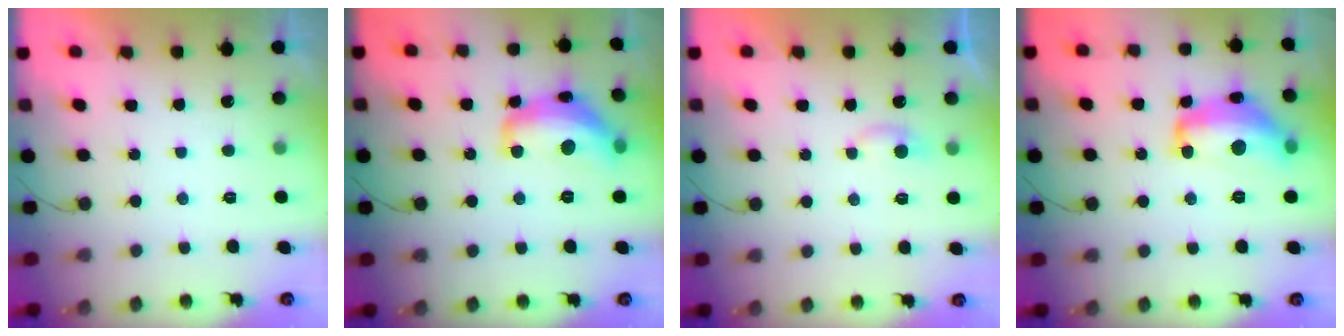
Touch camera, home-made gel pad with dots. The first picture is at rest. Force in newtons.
{"total": 15.9, "press": 15.9, "slide": 0.8}
{"total": 3.7, "press": 3.6, "slide": 0.5}
{"total": 15.3, "press": 15.2, "slide": 1.3}